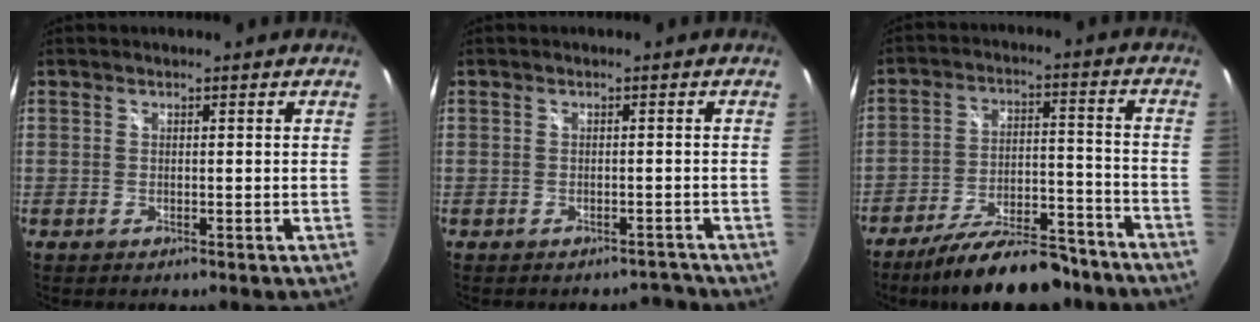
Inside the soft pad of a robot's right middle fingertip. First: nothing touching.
{"total": 2.2, "force": [-2.0, 0.7, -0.2], "torque": [0.014, 0.008, -0.022]}
{"total": 18.3, "force": [-15.1, 5.3, 8.9], "torque": [-0.155, -0.004, -0.215]}